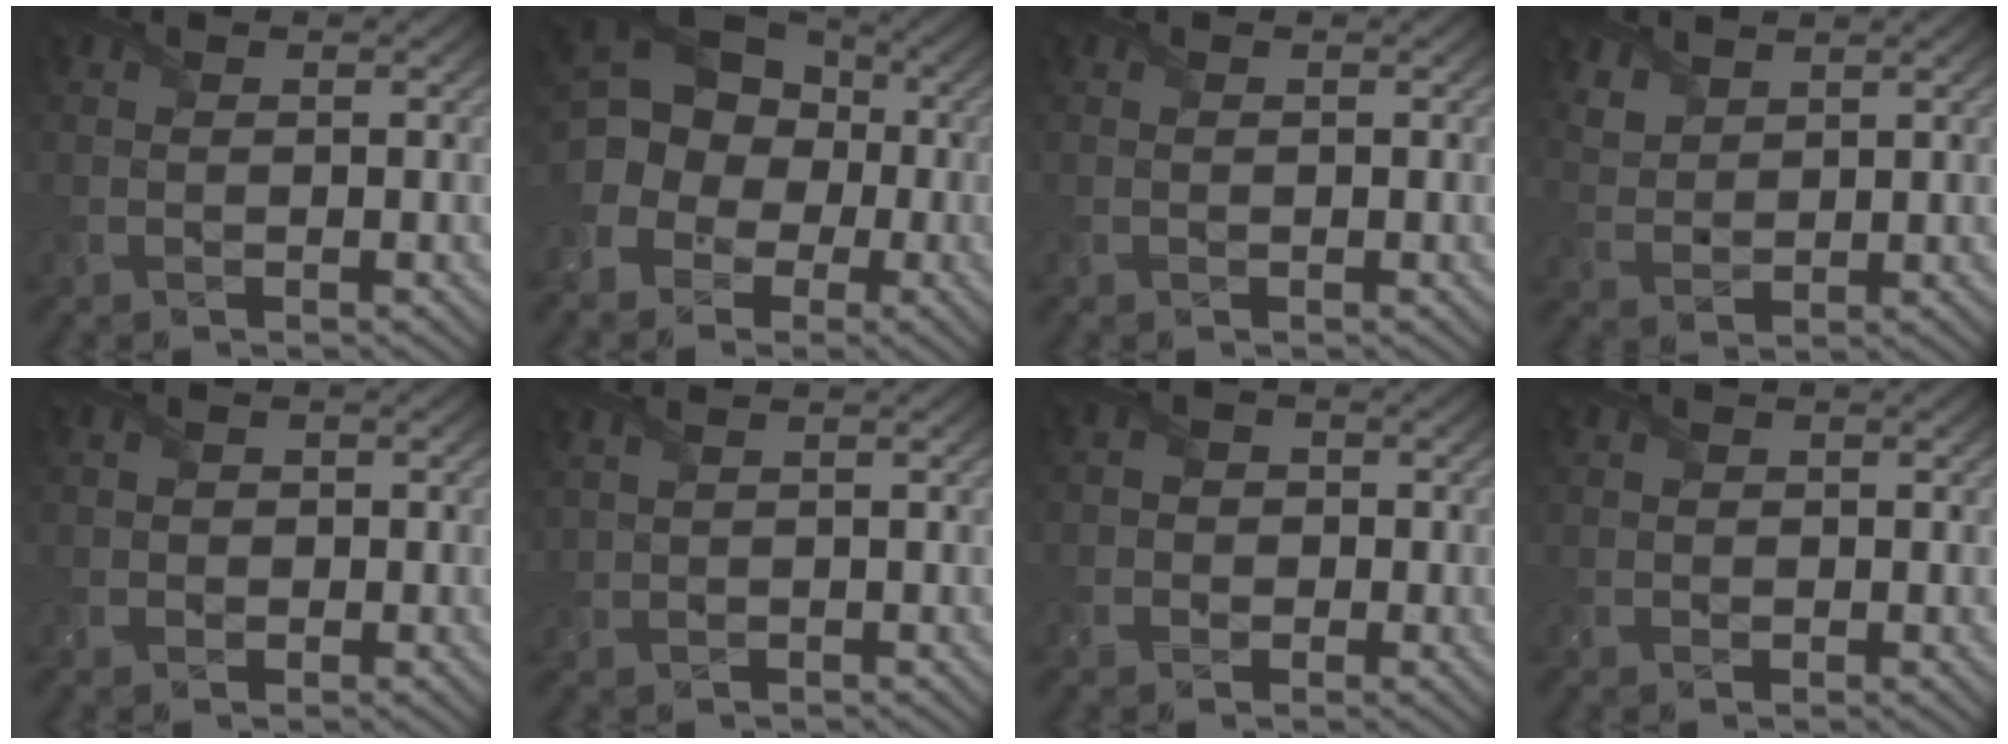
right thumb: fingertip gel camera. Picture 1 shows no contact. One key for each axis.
{"total": 14.1, "fx": -2.5, "fy": 11.8, "fz": 7.4, "tx": -0.180, "ty": -0.013, "tz": -0.066}
{"total": 0.7, "fx": -0.2, "fy": 0.6, "fz": 0.2, "tx": -0.006, "ty": -0.005, "tz": -0.003}
{"total": 3.4, "fx": 2.7, "fy": 1.7, "fz": 1.2, "tx": -0.040, "ty": -0.003, "tz": 0.067}
{"total": 1.9, "fx": -0.5, "fy": 1.8, "fz": 0.4, "tx": 0.000, "ty": -0.003, "tz": -0.009}
{"total": 1.4, "fx": 1.1, "fy": 0.5, "fz": 0.8, "tx": -0.029, "ty": 0.007, "tz": 0.026}
{"total": 3.0, "fx": -0.9, "fy": 2.8, "fz": 0.7, "tx": -0.004, "ty": -0.002, "tz": -0.025}
{"total": 1.3, "fx": -0.3, "fy": 1.2, "fz": 0.2, "tx": 0.000, "ty": -0.005, "tz": -0.008}